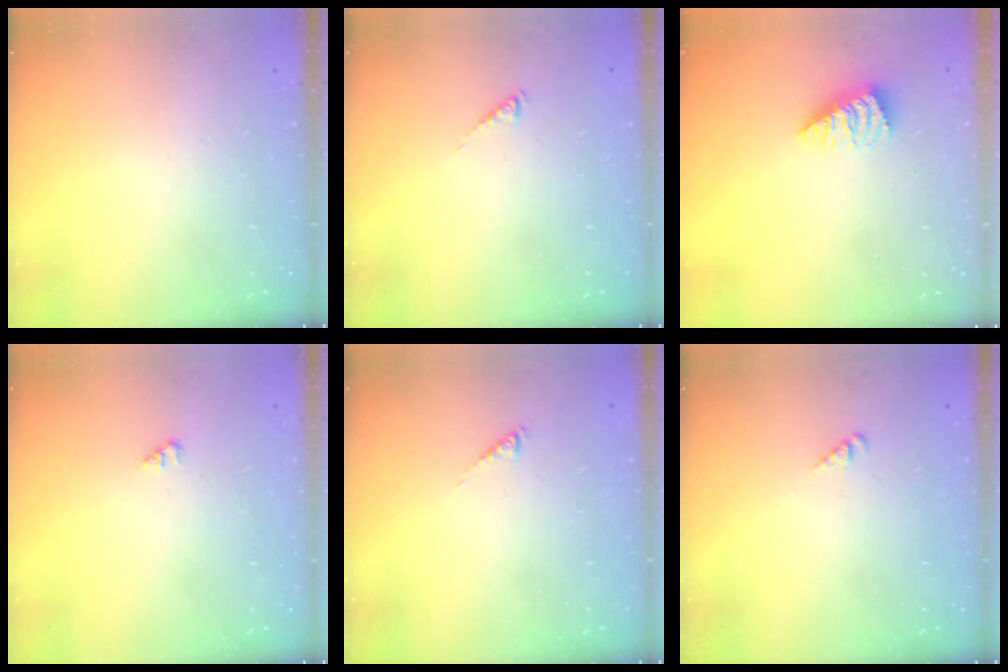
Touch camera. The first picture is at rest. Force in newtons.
{"total": 0.0}
{"total": 1.4, "press": 1.4, "slide": 0.3}
{"total": 1.0, "press": 1.0, "slide": 0.2}
{"total": 0.0}
{"total": 1.4, "press": 1.4, "slide": 0.3}